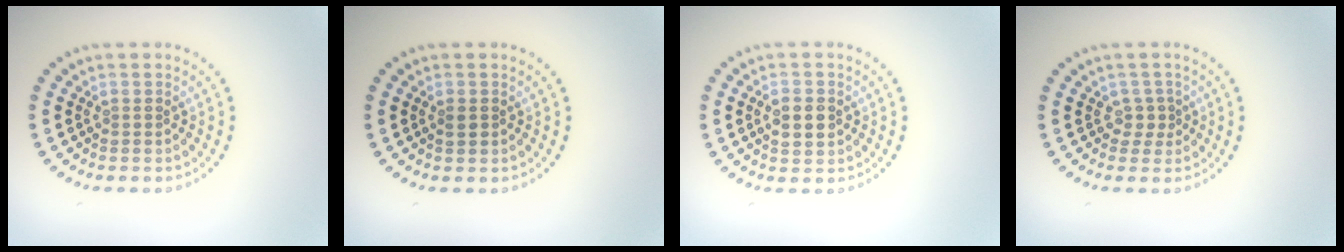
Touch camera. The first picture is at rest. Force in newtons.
{"total": 0.9, "press": 0.9, "slide": 0.2}
{"total": 2.8, "press": 2.8, "slide": 0.1}
{"total": 1.4, "press": 1.1, "slide": 0.9}